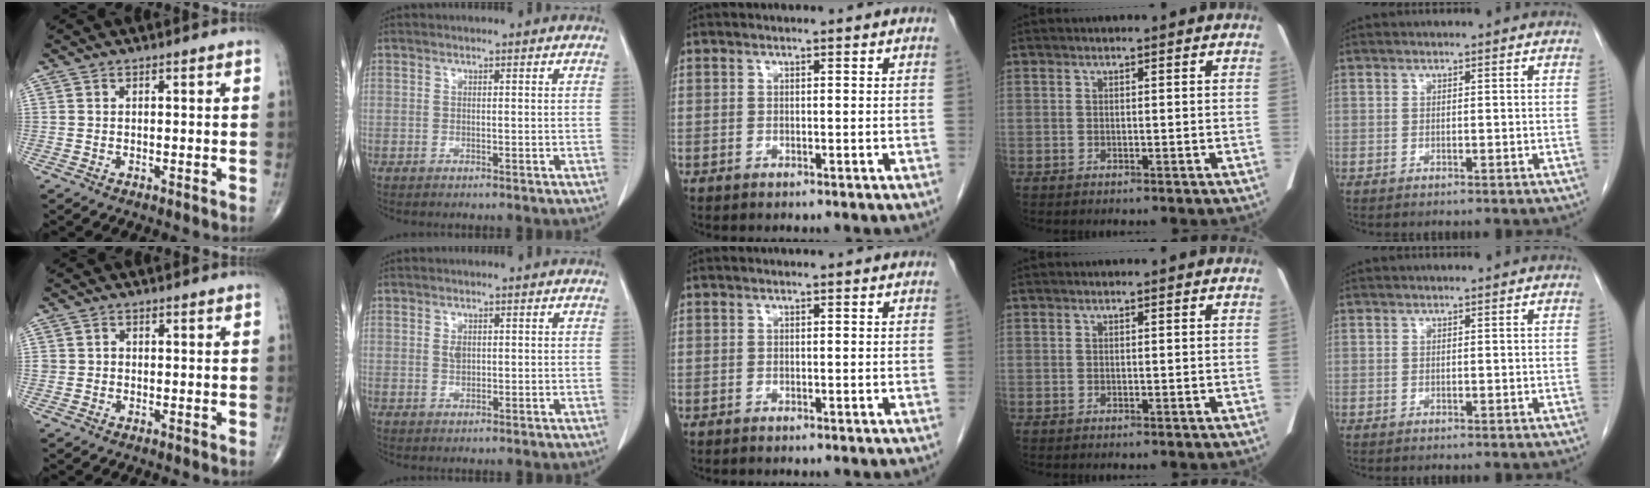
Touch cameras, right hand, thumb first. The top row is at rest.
{"thumb": {"total": 1.2, "force": [-0.2, 1.2, 0.4], "torque": [0.002, 0.004, -0.005]}, "index": {"total": 1.5, "force": [0.3, 0.9, 1.1], "torque": [-0.019, -0.002, 0.005]}}